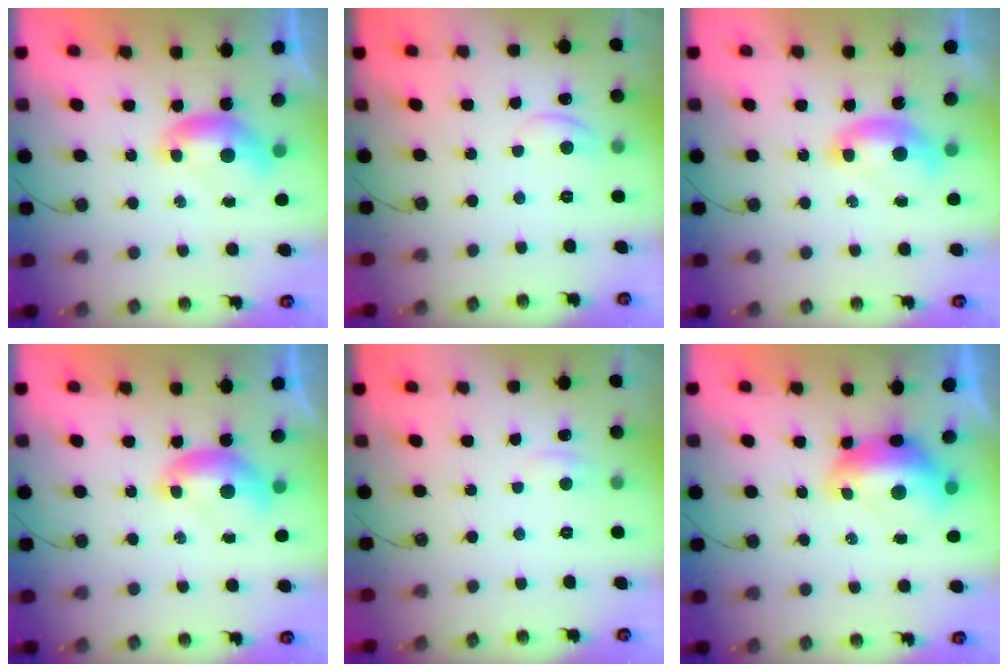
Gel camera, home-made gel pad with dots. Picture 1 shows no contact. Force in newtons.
{"total": 2.6, "press": 2.6, "slide": 0.5}
{"total": 1.4, "press": 1.4, "slide": 0.4}
{"total": 0.0}
{"total": 1.9, "press": 1.8, "slide": 0.6}
{"total": 2.8, "press": 2.7, "slide": 0.7}